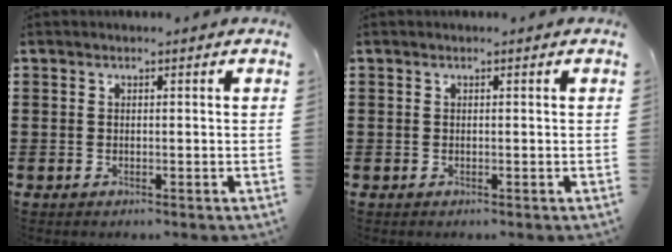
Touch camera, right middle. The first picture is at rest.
{"total": 0.0}